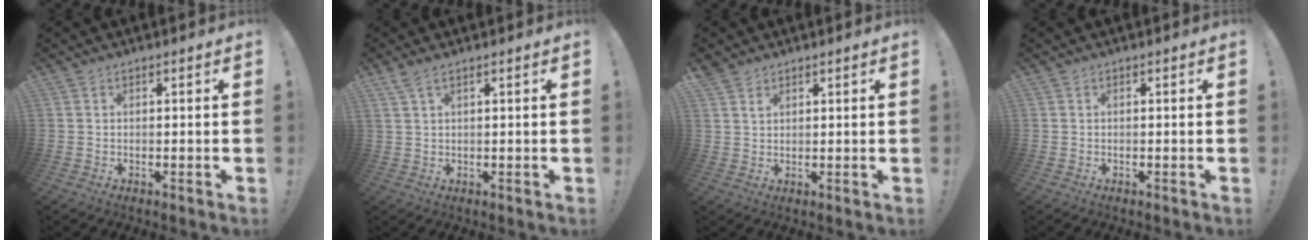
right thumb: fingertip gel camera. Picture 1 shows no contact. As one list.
[{"total": 3.0, "force": [1.7, 0.9, 2.3], "torque": [-0.047, -0.001, 0.034]}, {"total": 2.6, "force": [2.2, 1.4, 0.6], "torque": [0.000, -0.018, 0.039]}, {"total": 0.0}]